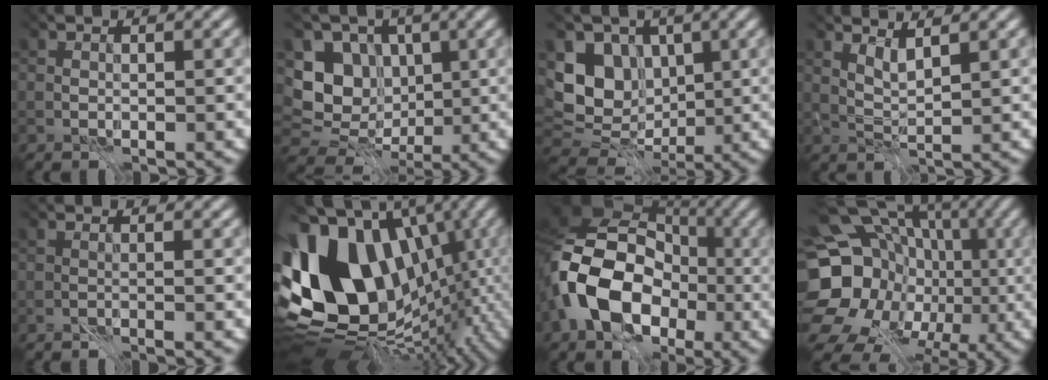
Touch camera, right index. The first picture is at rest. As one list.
[{"total": 4.5, "force": [-0.8, 4.0, 1.9], "torque": [-0.042, -0.027, 0.002]}, {"total": 5.2, "force": [-0.4, 4.3, 3.0], "torque": [-0.068, -0.028, 0.010]}, {"total": 1.0, "force": [0.1, -0.9, 0.4], "torque": [-0.022, -0.011, 0.021]}, {"total": 1.3, "force": [-0.5, 0.2, 1.1], "torque": [0.010, 0.005, -0.028]}, {"total": 16.0, "force": [-2.4, 12.2, 10.0], "torque": [-0.205, -0.014, 0.004]}, {"total": 11.9, "force": [-5.2, 7.8, 7.4], "torque": [-0.149, -0.012, -0.088]}, {"total": 19.7, "force": [-4.9, 17.1, 8.6], "torque": [-0.169, -0.033, -0.085]}]